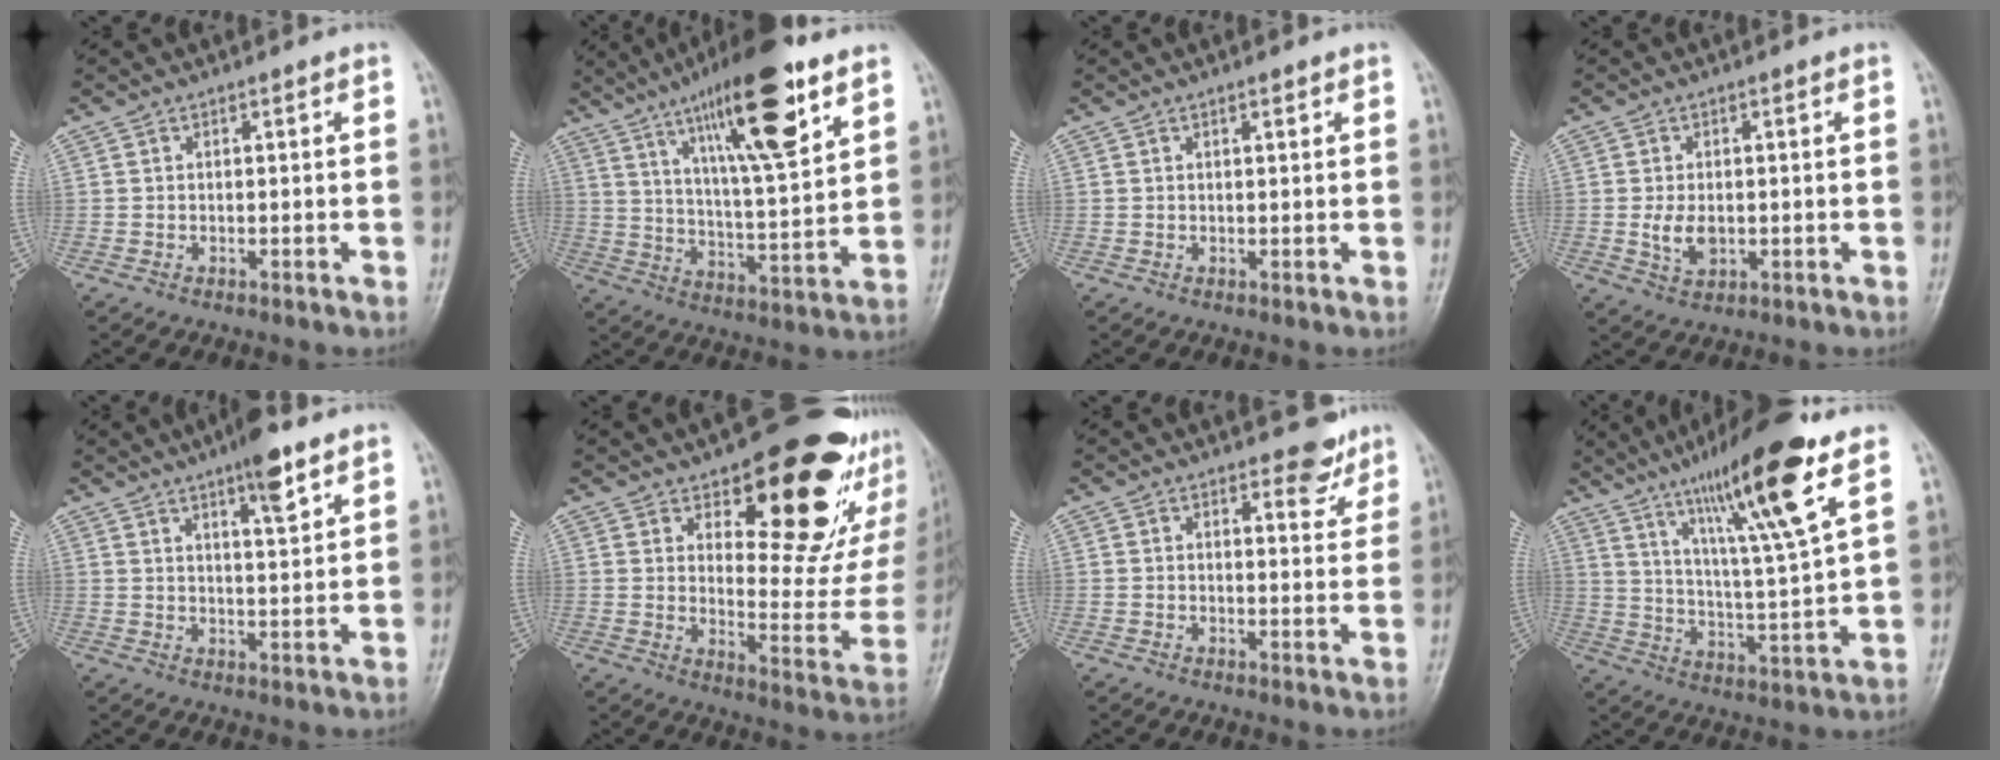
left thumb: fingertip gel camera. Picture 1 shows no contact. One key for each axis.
{"total": 20.3, "fx": 11.4, "fy": 4.3, "fz": 16.3, "tx": -0.246, "ty": -0.044, "tz": 0.191}
{"total": 1.3, "fx": 0.8, "fy": 0.4, "fz": 1.0, "tx": -0.013, "ty": -0.002, "tz": 0.011}
{"total": 4.7, "fx": -0.3, "fy": 3.0, "fz": 3.6, "tx": -0.062, "ty": -0.007, "tz": 0.000}
{"total": 7.8, "fx": 4.9, "fy": 1.7, "fz": 5.9, "tx": -0.082, "ty": -0.025, "tz": 0.075}
{"total": 25.2, "fx": 13.9, "fy": 10.7, "fz": 18.0, "tx": -0.179, "ty": -0.076, "tz": 0.197}
{"total": 5.0, "fx": 3.8, "fy": 2.2, "fz": 2.3, "tx": -0.004, "ty": -0.026, "tz": 0.047}
{"total": 19.0, "fx": 11.1, "fy": 1.6, "fz": 15.3, "tx": -0.248, "ty": -0.050, "tz": 0.187}